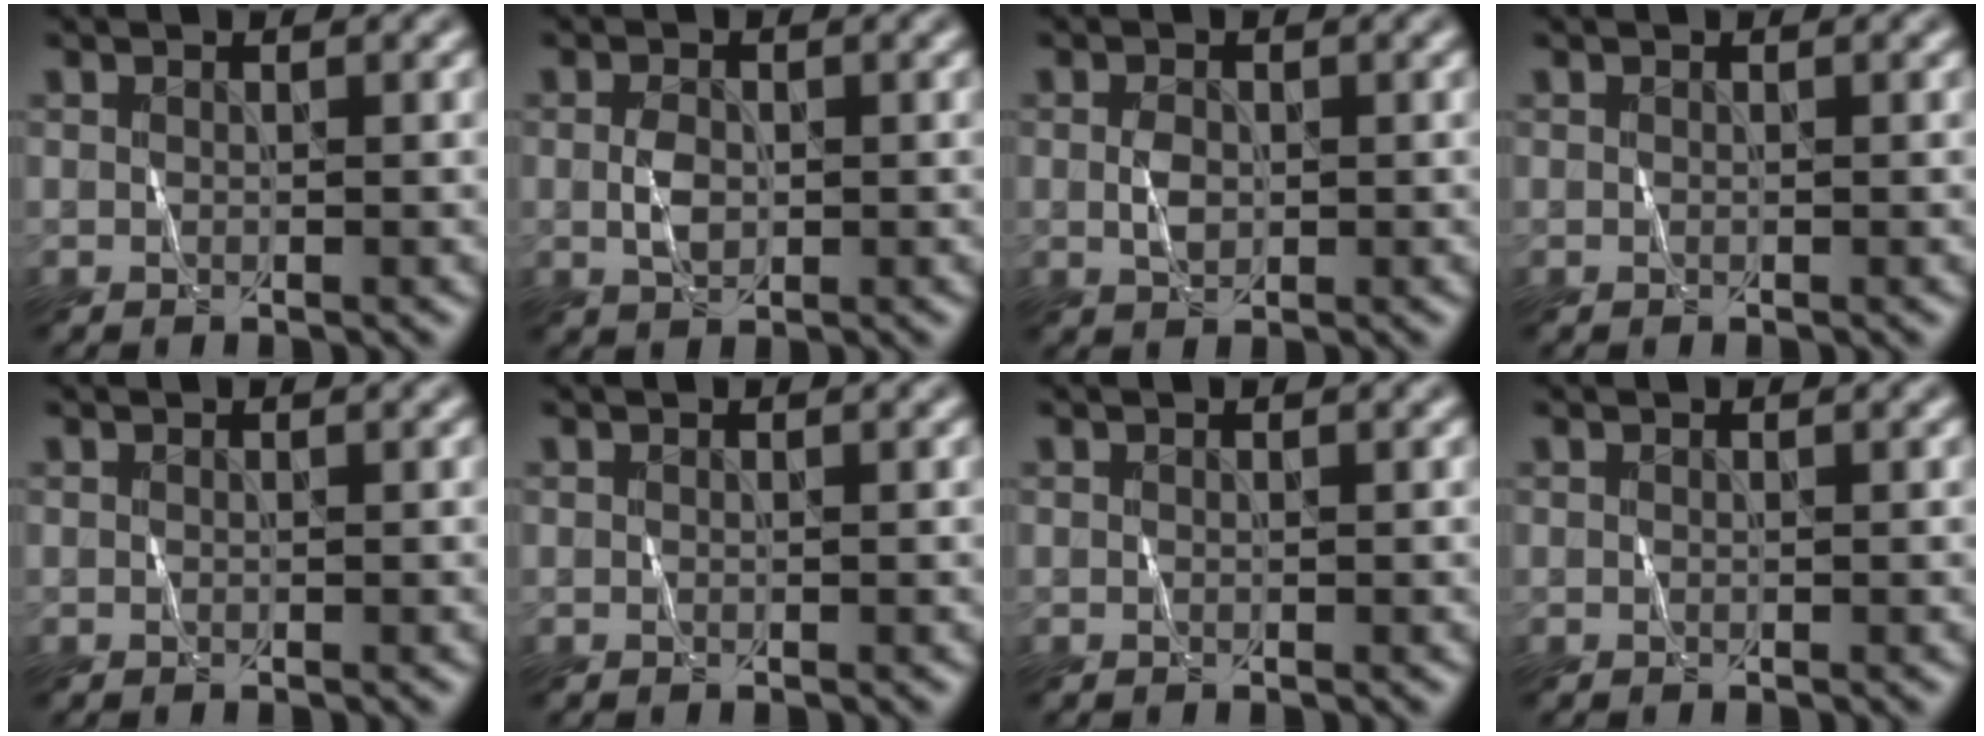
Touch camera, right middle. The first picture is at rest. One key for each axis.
{"total": 1.6, "fx": -0.1, "fy": 1.2, "fz": 1.1, "tx": -0.028, "ty": 0.003, "tz": -0.002}
{"total": 1.3, "fx": -0.1, "fy": 1.0, "fz": 0.9, "tx": -0.022, "ty": 0.003, "tz": -0.002}
{"total": 0.0}
{"total": 0.0}
{"total": 0.0}
{"total": 0.0}
{"total": 0.0}